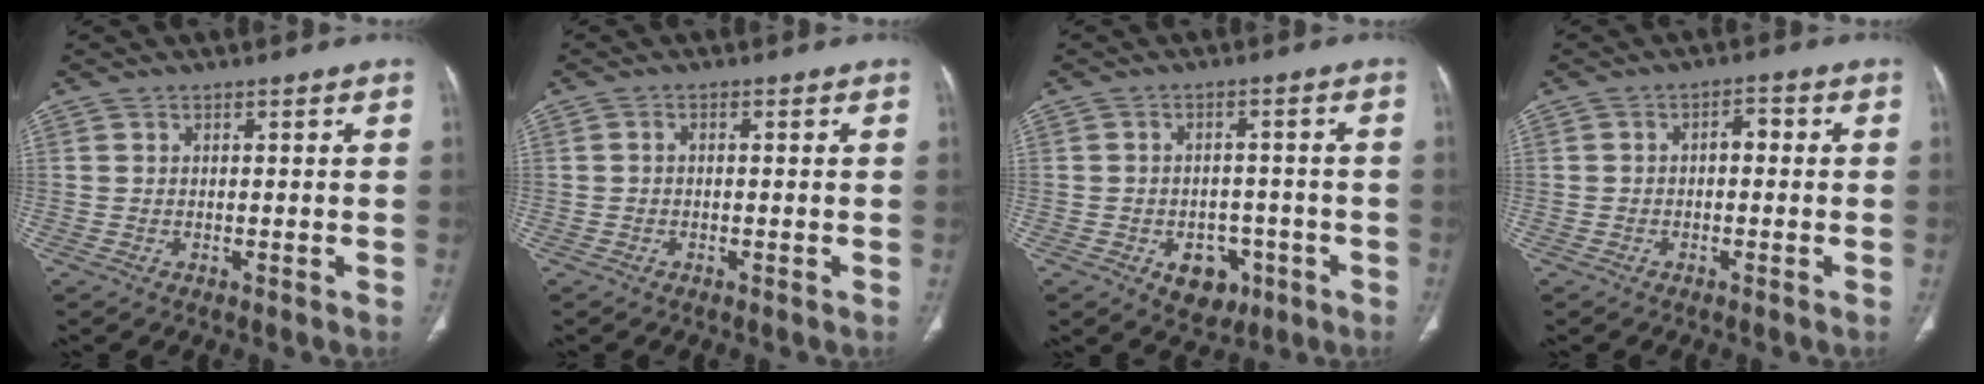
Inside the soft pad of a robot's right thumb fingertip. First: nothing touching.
{"total": 0.7, "force": [-0.1, 0.4, 0.5], "torque": [-0.007, 0.002, -0.007]}
{"total": 7.3, "force": [-3.1, 5.4, 3.9], "torque": [-0.022, 0.022, -0.035]}
{"total": 2.9, "force": [-0.2, 1.7, 2.3], "torque": [-0.025, 0.014, -0.010]}